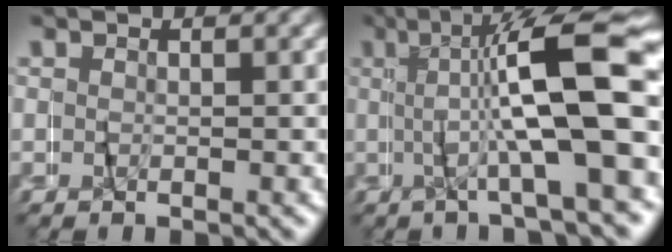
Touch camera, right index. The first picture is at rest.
{"total": 8.8, "force": [0.7, 1.0, 8.7], "torque": [-0.134, 0.033, 0.008]}